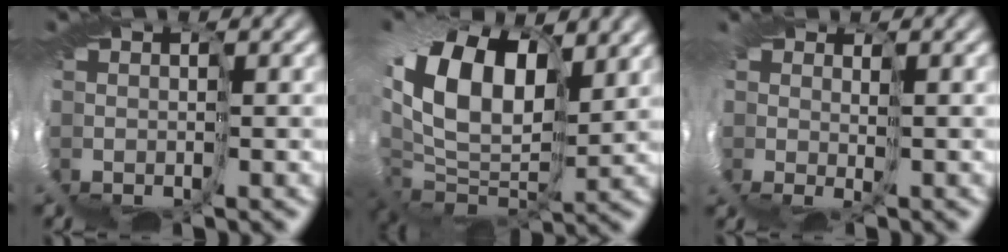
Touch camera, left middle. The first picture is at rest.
{"total": 13.1, "force": [5.5, 8.4, 8.4], "torque": [-0.174, 0.019, 0.106]}
{"total": 1.3, "force": [0.5, 0.8, 0.8], "torque": [-0.019, 0.003, 0.007]}